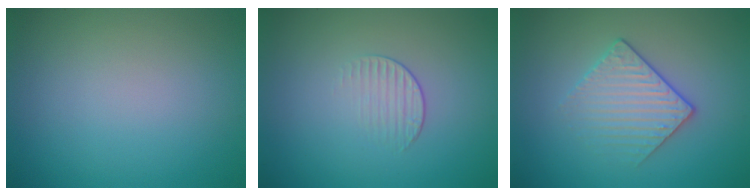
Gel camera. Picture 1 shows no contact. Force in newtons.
{"total": 1.2, "press": 0.4, "slide": 1.2}
{"total": 2.4, "press": 2.1, "slide": 1.1}